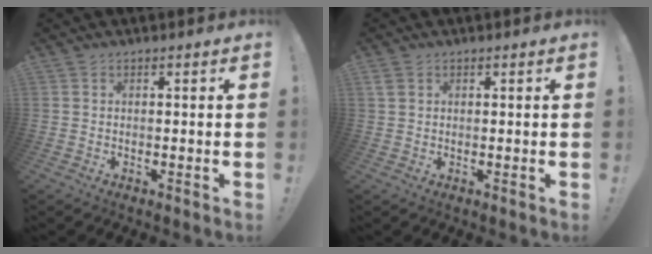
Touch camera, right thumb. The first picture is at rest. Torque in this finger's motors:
{"motor_torque": [-0.08, 0.58, 0.06, -0.11, 0.00]}